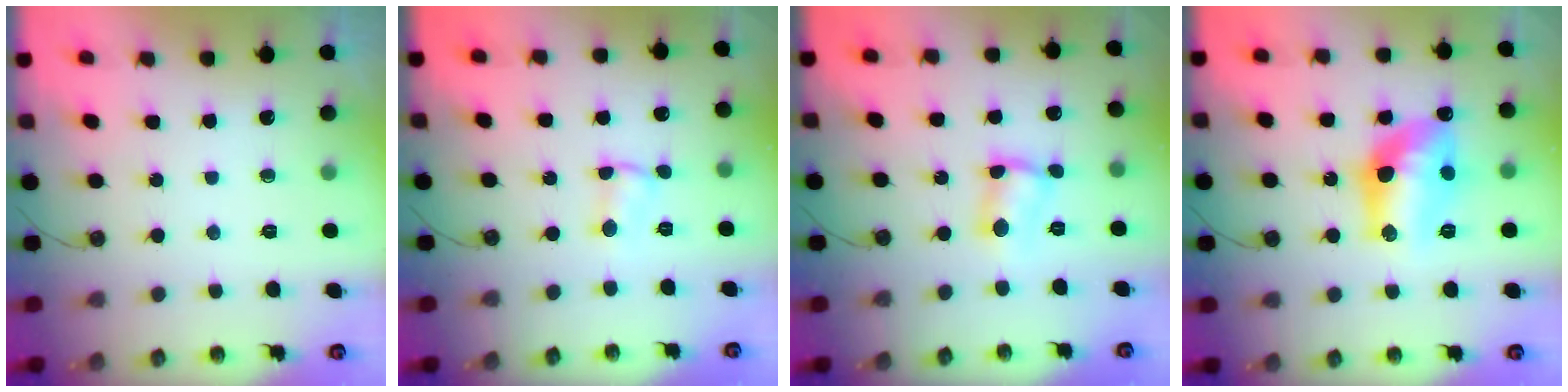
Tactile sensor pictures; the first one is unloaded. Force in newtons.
{"total": 1.7, "press": 1.6, "slide": 0.5}
{"total": 4.8, "press": 4.8, "slide": 0.2}
{"total": 12.9, "press": 12.9, "slide": 0.9}